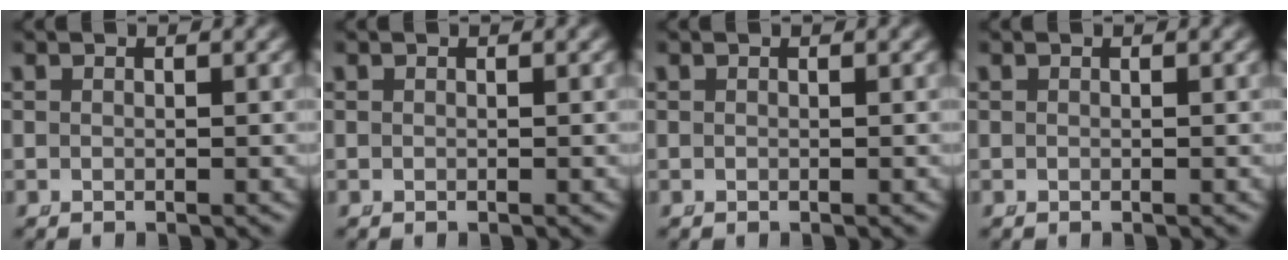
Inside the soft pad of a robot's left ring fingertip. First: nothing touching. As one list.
[{"total": 0.0}, {"total": 0.0}, {"total": 0.0}]